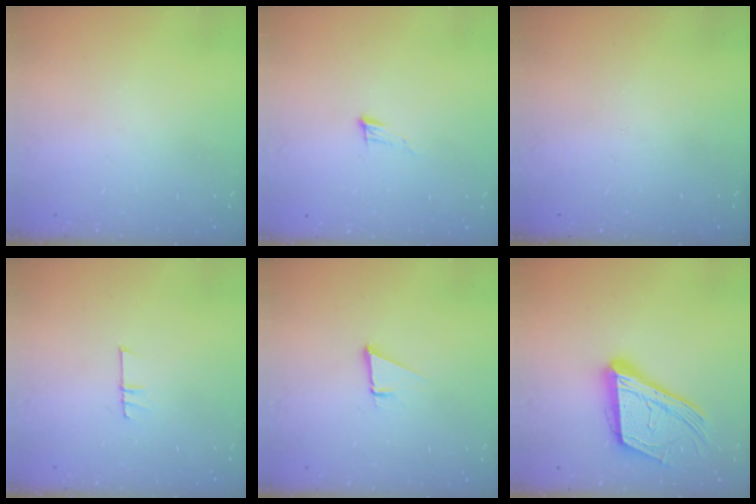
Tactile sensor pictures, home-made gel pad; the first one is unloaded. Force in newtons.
{"total": 6.3, "press": 6.2, "slide": 1.0}
{"total": 0.0}
{"total": 5.5, "press": 5.4, "slide": 0.6}
{"total": 1.9, "press": 1.9, "slide": 0.0}
{"total": 19.1, "press": 18.9, "slide": 2.6}